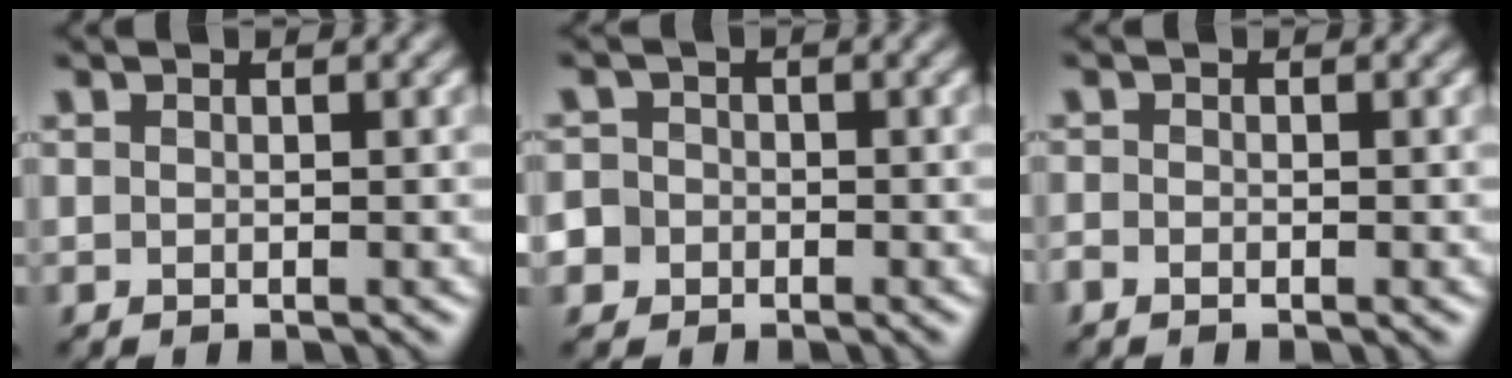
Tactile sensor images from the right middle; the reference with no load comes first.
{"total": 4.3, "force": [-1.3, 3.9, 1.0], "torque": [-0.012, 0.021, -0.053]}
{"total": 0.9, "force": [-0.5, 0.6, 0.4], "torque": [-0.009, -0.001, -0.014]}